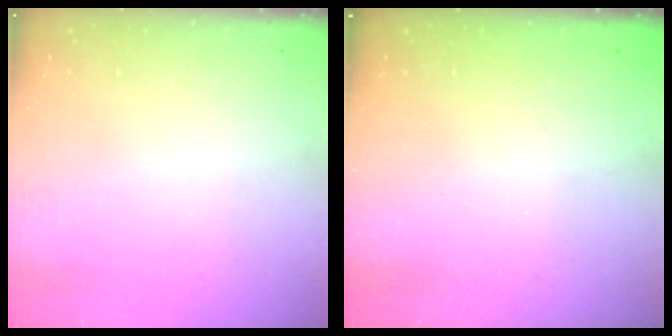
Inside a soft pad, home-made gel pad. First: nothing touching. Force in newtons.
{"total": 2.3, "press": 2.2, "slide": 0.7}